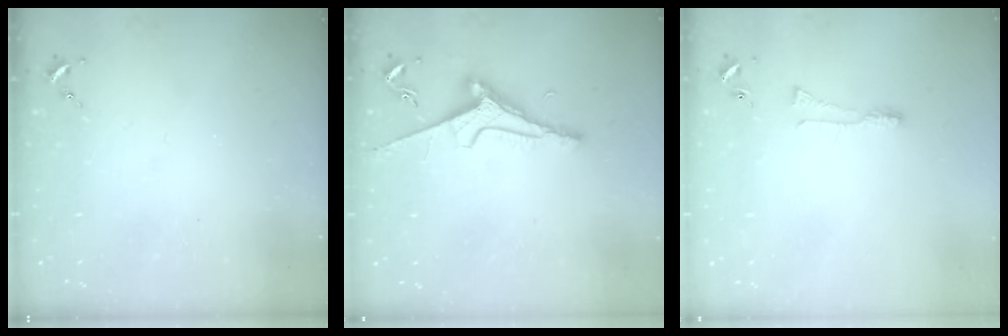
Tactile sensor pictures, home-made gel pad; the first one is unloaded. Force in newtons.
{"total": 8.0, "press": 7.9, "slide": 1.2}
{"total": 6.0, "press": 6.0, "slide": 0.7}